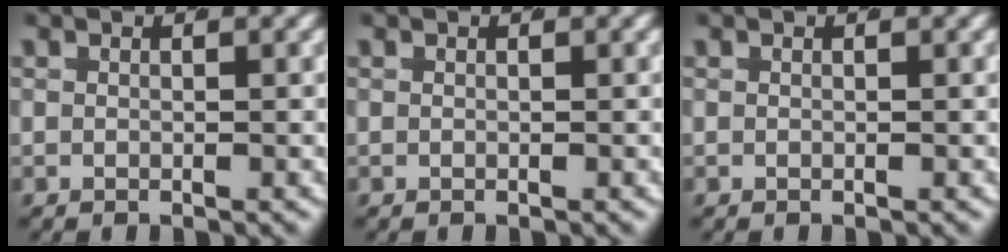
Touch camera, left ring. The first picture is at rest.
{"total": 0.0}
{"total": 0.0}